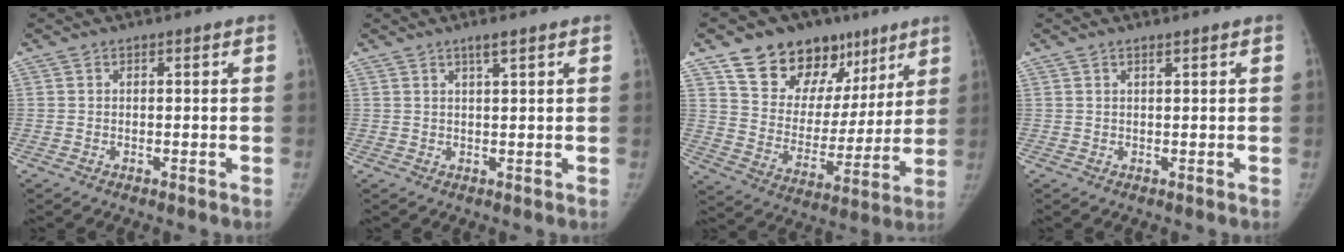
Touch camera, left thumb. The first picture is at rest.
{"total": 2.0, "force": [1.4, 0.2, 1.4], "torque": [-0.025, -0.008, 0.025]}
{"total": 20.8, "force": [12.9, 13.4, 9.4], "torque": [-0.088, -0.037, 0.215]}
{"total": 0.7, "force": [0.5, 0.0, 0.4], "torque": [-0.007, -0.001, 0.010]}